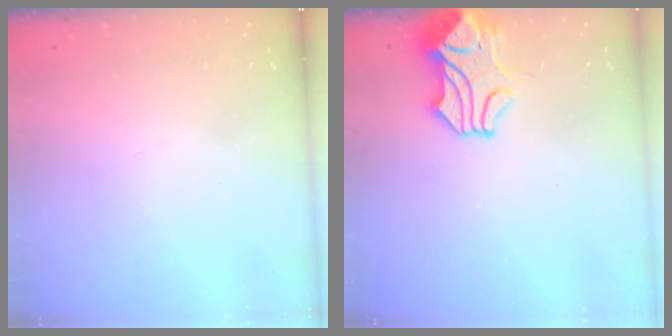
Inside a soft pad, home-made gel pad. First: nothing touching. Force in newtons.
{"total": 2.7, "press": 2.5, "slide": 1.1}